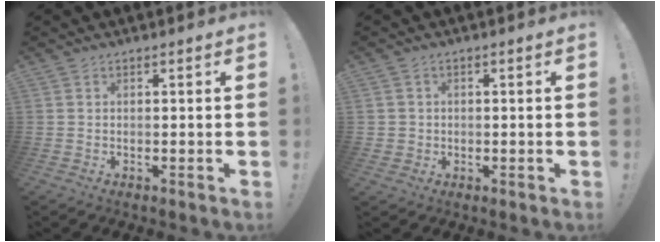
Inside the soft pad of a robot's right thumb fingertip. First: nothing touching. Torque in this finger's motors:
{"motor_torque": [0.00, -0.15, 0.31, -0.18, -0.03]}